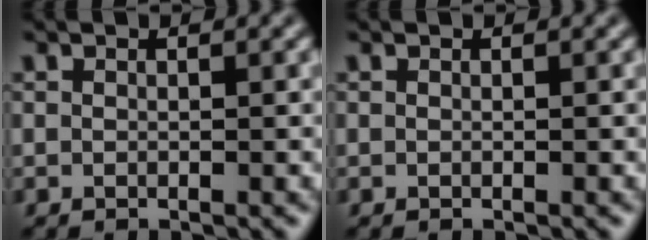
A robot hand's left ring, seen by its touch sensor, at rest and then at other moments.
{"total": 0.0}